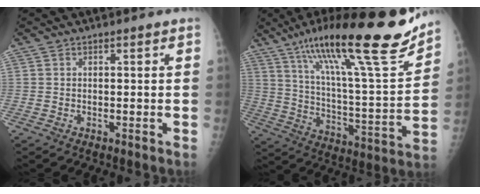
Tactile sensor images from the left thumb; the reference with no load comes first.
{"total": 27.2, "force": [18.7, 4.4, 19.2], "torque": [-0.292, -0.055, 0.306]}